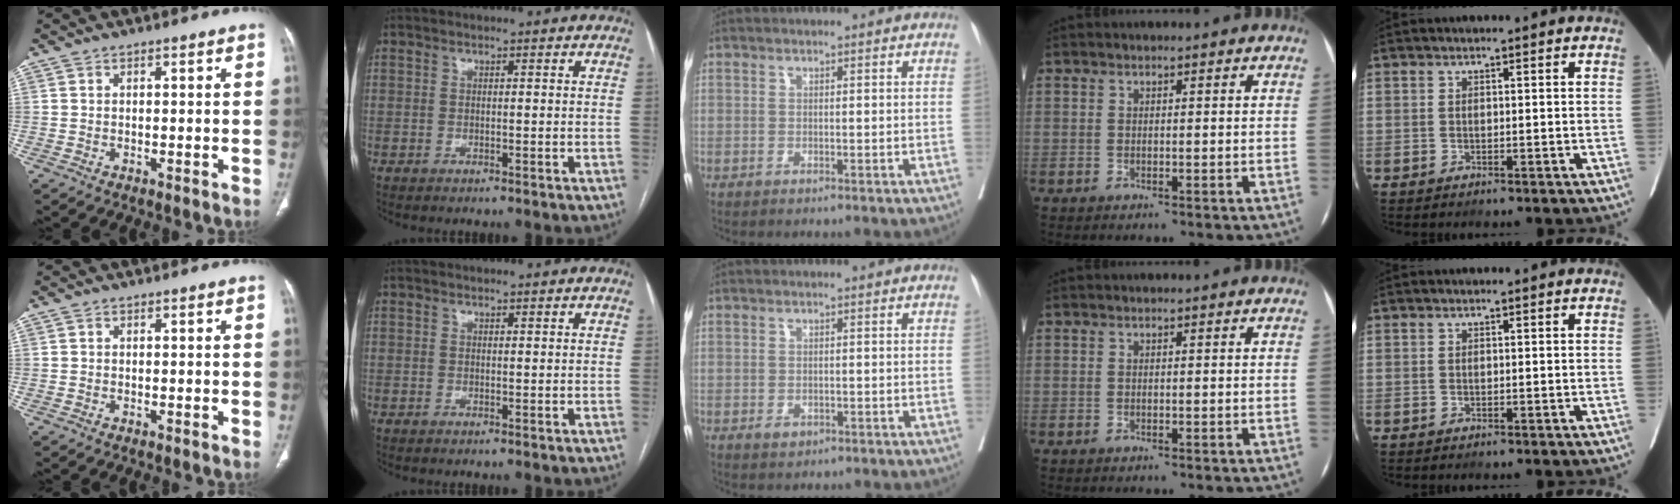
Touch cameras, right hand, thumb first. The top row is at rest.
{"middle": {"total": 1.0, "force": [-0.2, 0.6, 0.8], "torque": [-0.012, 0.001, 0.004]}}